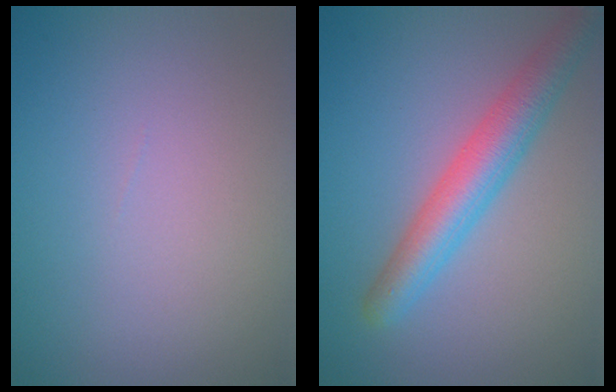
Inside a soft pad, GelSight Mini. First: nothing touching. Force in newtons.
{"total": 4.9, "press": 4.9, "slide": 0.2}